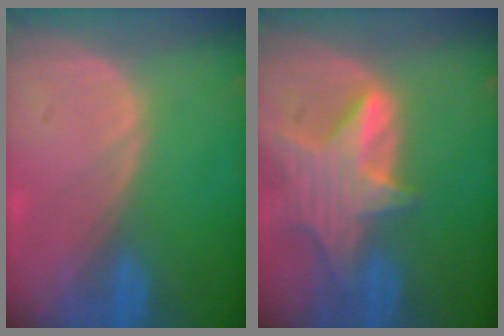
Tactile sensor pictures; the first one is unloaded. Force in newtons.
{"total": 8.3, "press": 7.4, "slide": 3.8}